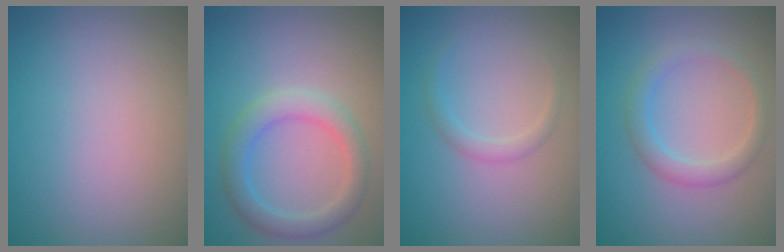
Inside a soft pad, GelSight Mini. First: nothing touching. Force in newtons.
{"total": 3.1, "press": 3.1, "slide": 0.1}
{"total": 1.2, "press": 1.2, "slide": 0.1}
{"total": 2.3, "press": 2.3, "slide": 0.1}